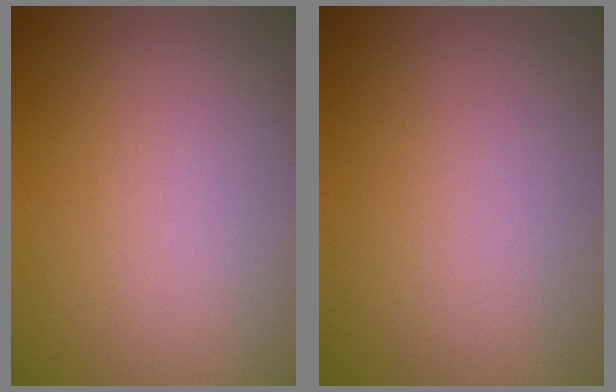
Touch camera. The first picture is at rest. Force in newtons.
{"total": 0.0}